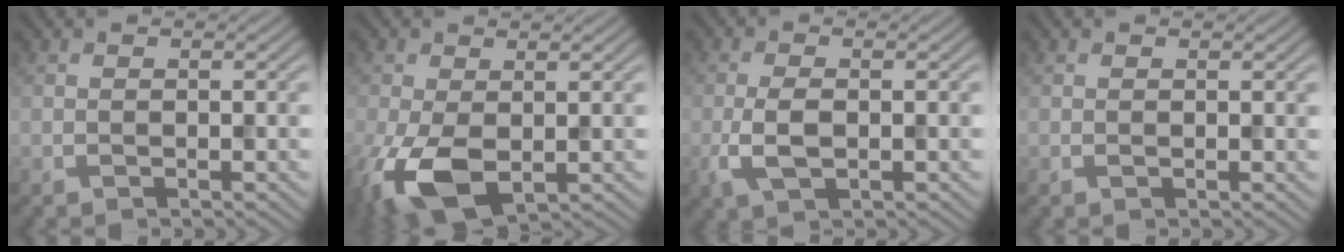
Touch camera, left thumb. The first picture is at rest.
{"total": 8.8, "force": [-2.5, 5.1, 6.7], "torque": [-0.173, -0.026, -0.045]}
{"total": 4.0, "force": [-0.8, 1.9, 3.4], "torque": [-0.083, -0.005, -0.017]}
{"total": 0.5, "force": [0.4, 0.2, 0.2], "torque": [0.000, 0.000, 0.007]}